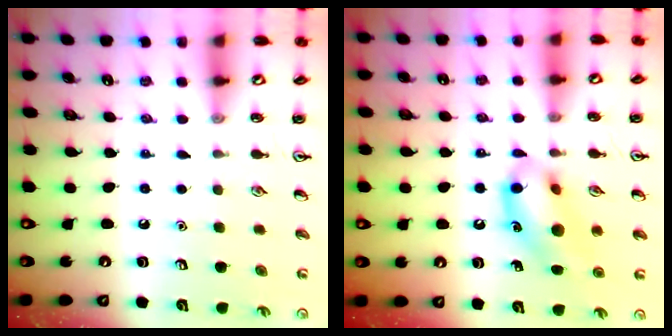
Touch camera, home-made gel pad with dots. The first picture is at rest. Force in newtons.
{"total": 12.6, "press": 12.4, "slide": 2.4}